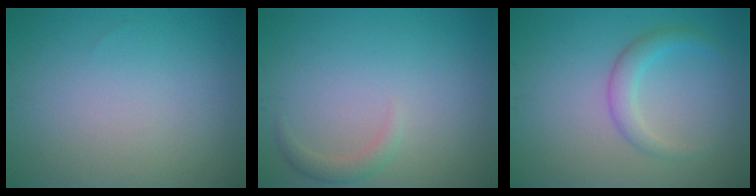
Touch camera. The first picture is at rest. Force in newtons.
{"total": 1.3, "press": 1.3, "slide": 0.1}
{"total": 2.3, "press": 2.3, "slide": 0.1}